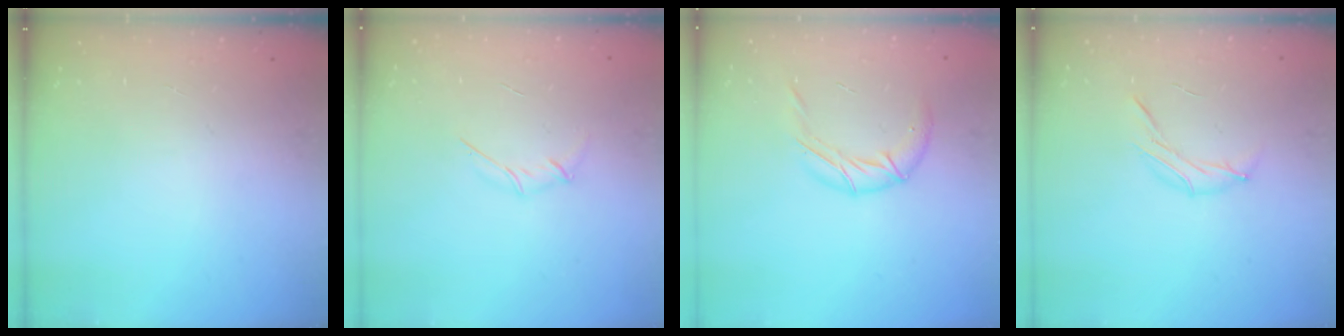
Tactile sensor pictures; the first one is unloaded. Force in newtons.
{"total": 3.1, "press": 3.0, "slide": 0.8}
{"total": 9.5, "press": 9.4, "slide": 1.1}
{"total": 7.0, "press": 6.9, "slide": 1.4}